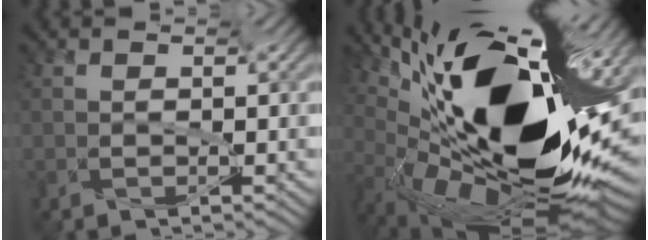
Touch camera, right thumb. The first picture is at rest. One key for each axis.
{"total": 16.3, "fx": 2.6, "fy": 6.8, "fz": 14.6, "tx": -0.237, "ty": -0.001, "tz": 0.042}